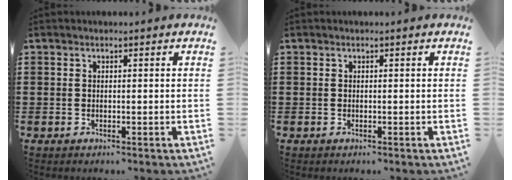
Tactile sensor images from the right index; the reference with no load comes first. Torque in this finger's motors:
{"motor_torque": [0.00, -0.01, 0.00, -0.01]}